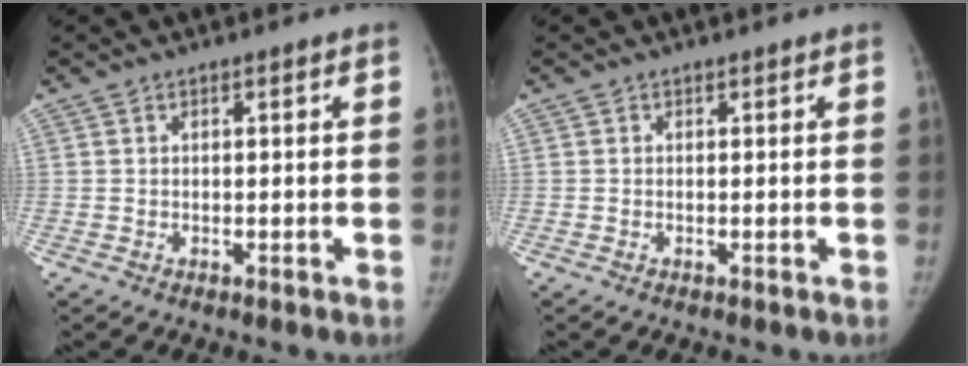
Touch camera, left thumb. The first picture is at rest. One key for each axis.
{"total": 0.0}